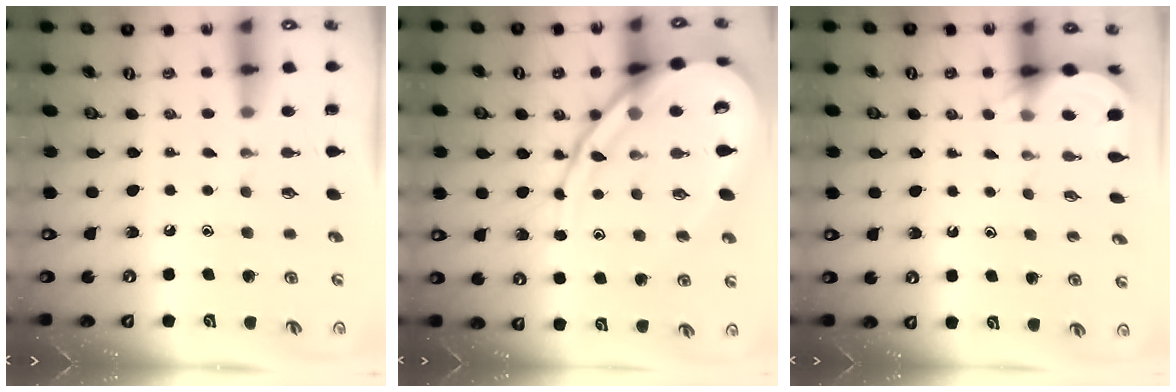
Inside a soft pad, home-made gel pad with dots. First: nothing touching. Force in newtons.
{"total": 17.4, "press": 17.4, "slide": 1.6}
{"total": 4.0, "press": 3.9, "slide": 0.6}